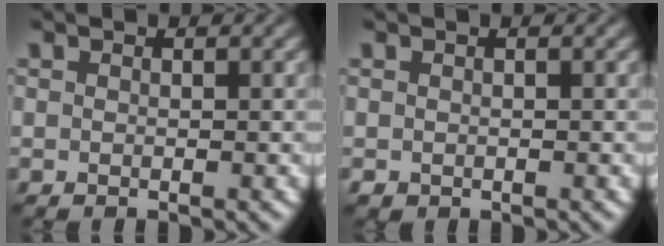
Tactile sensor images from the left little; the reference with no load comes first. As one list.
[{"total": 0.8, "force": [-0.2, 0.8, 0.1], "torque": [0.003, -0.005, -0.004]}]